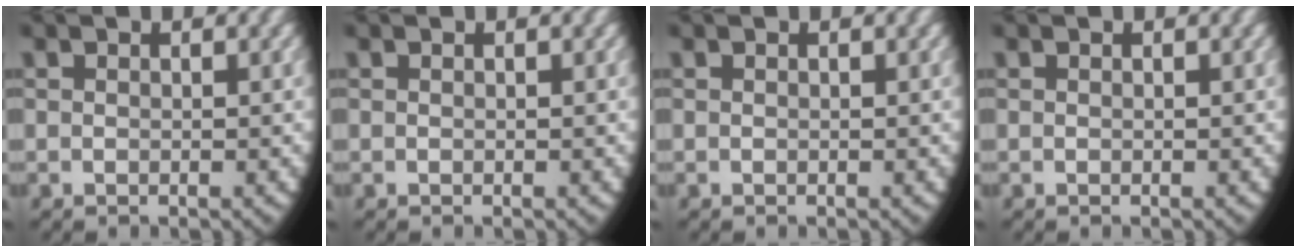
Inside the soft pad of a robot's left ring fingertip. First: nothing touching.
{"total": 0.0}
{"total": 0.0}
{"total": 0.0}